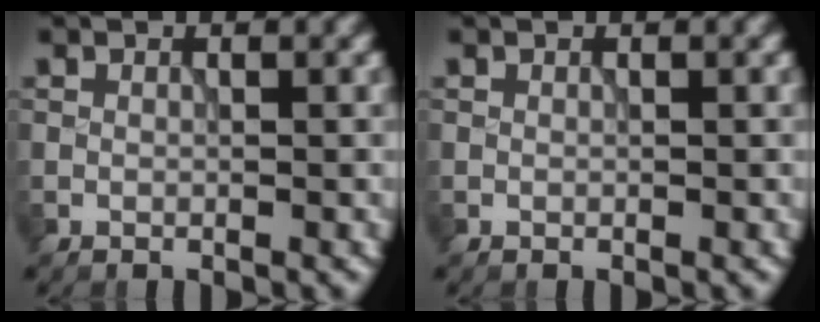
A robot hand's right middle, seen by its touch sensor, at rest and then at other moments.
{"total": 0.0}